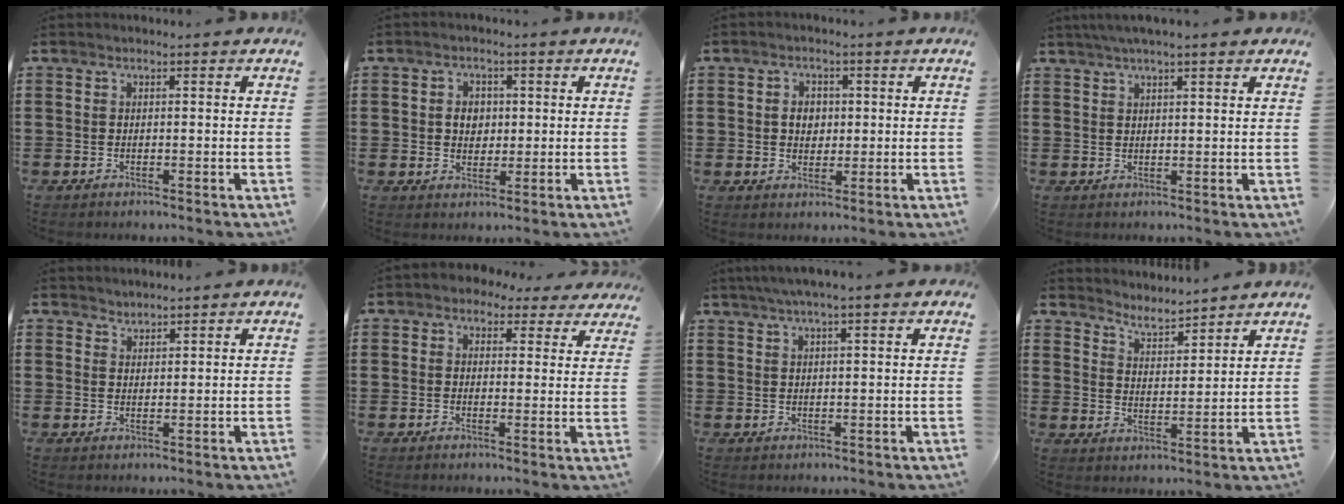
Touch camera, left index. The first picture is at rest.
{"total": 3.3, "force": [0.5, 2.6, 2.0], "torque": [-0.038, 0.009, 0.003]}
{"total": 3.2, "force": [0.4, 2.5, 1.9], "torque": [-0.038, 0.007, 0.002]}
{"total": 2.9, "force": [2.3, 0.1, 1.8], "torque": [-0.038, 0.006, 0.041]}
{"total": 1.9, "force": [1.8, 0.2, -0.4], "torque": [0.004, 0.000, 0.037]}
{"total": 2.9, "force": [2.3, 1.6, 0.7], "torque": [-0.017, -0.001, 0.041]}
{"total": 3.3, "force": [2.5, 0.0, 2.2], "torque": [-0.047, 0.005, 0.046]}
{"total": 4.0, "force": [3.9, 0.2, 0.5], "torque": [-0.028, -0.022, 0.066]}